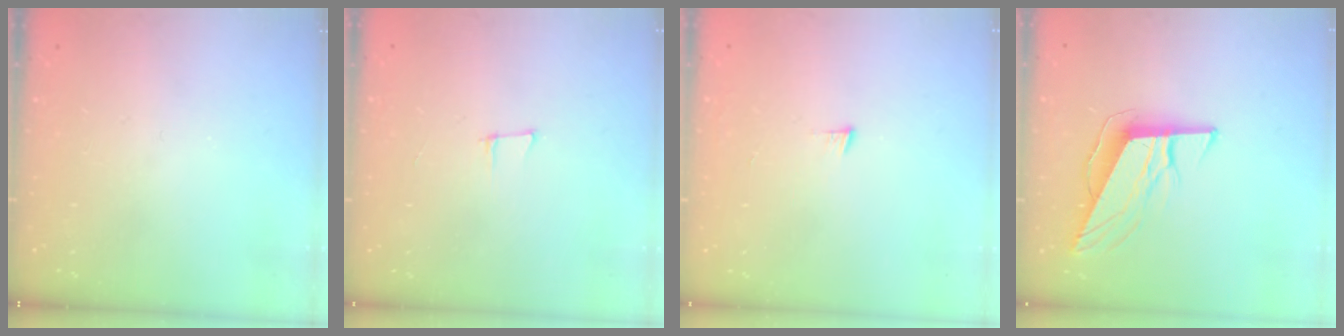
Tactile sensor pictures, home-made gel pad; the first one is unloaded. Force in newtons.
{"total": 5.8, "press": 5.1, "slide": 2.8}
{"total": 3.6, "press": 3.6, "slide": 0.5}
{"total": 10.7, "press": 10.3, "slide": 2.6}